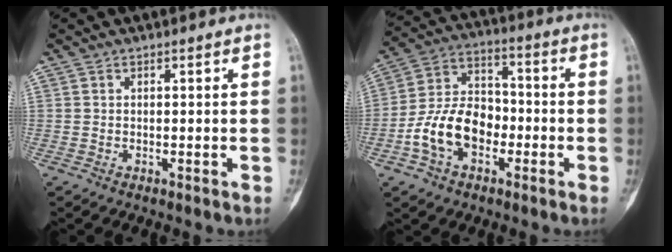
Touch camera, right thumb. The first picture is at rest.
{"total": 13.3, "force": [-4.2, 8.9, 8.9], "torque": [-0.152, 0.043, -0.082]}